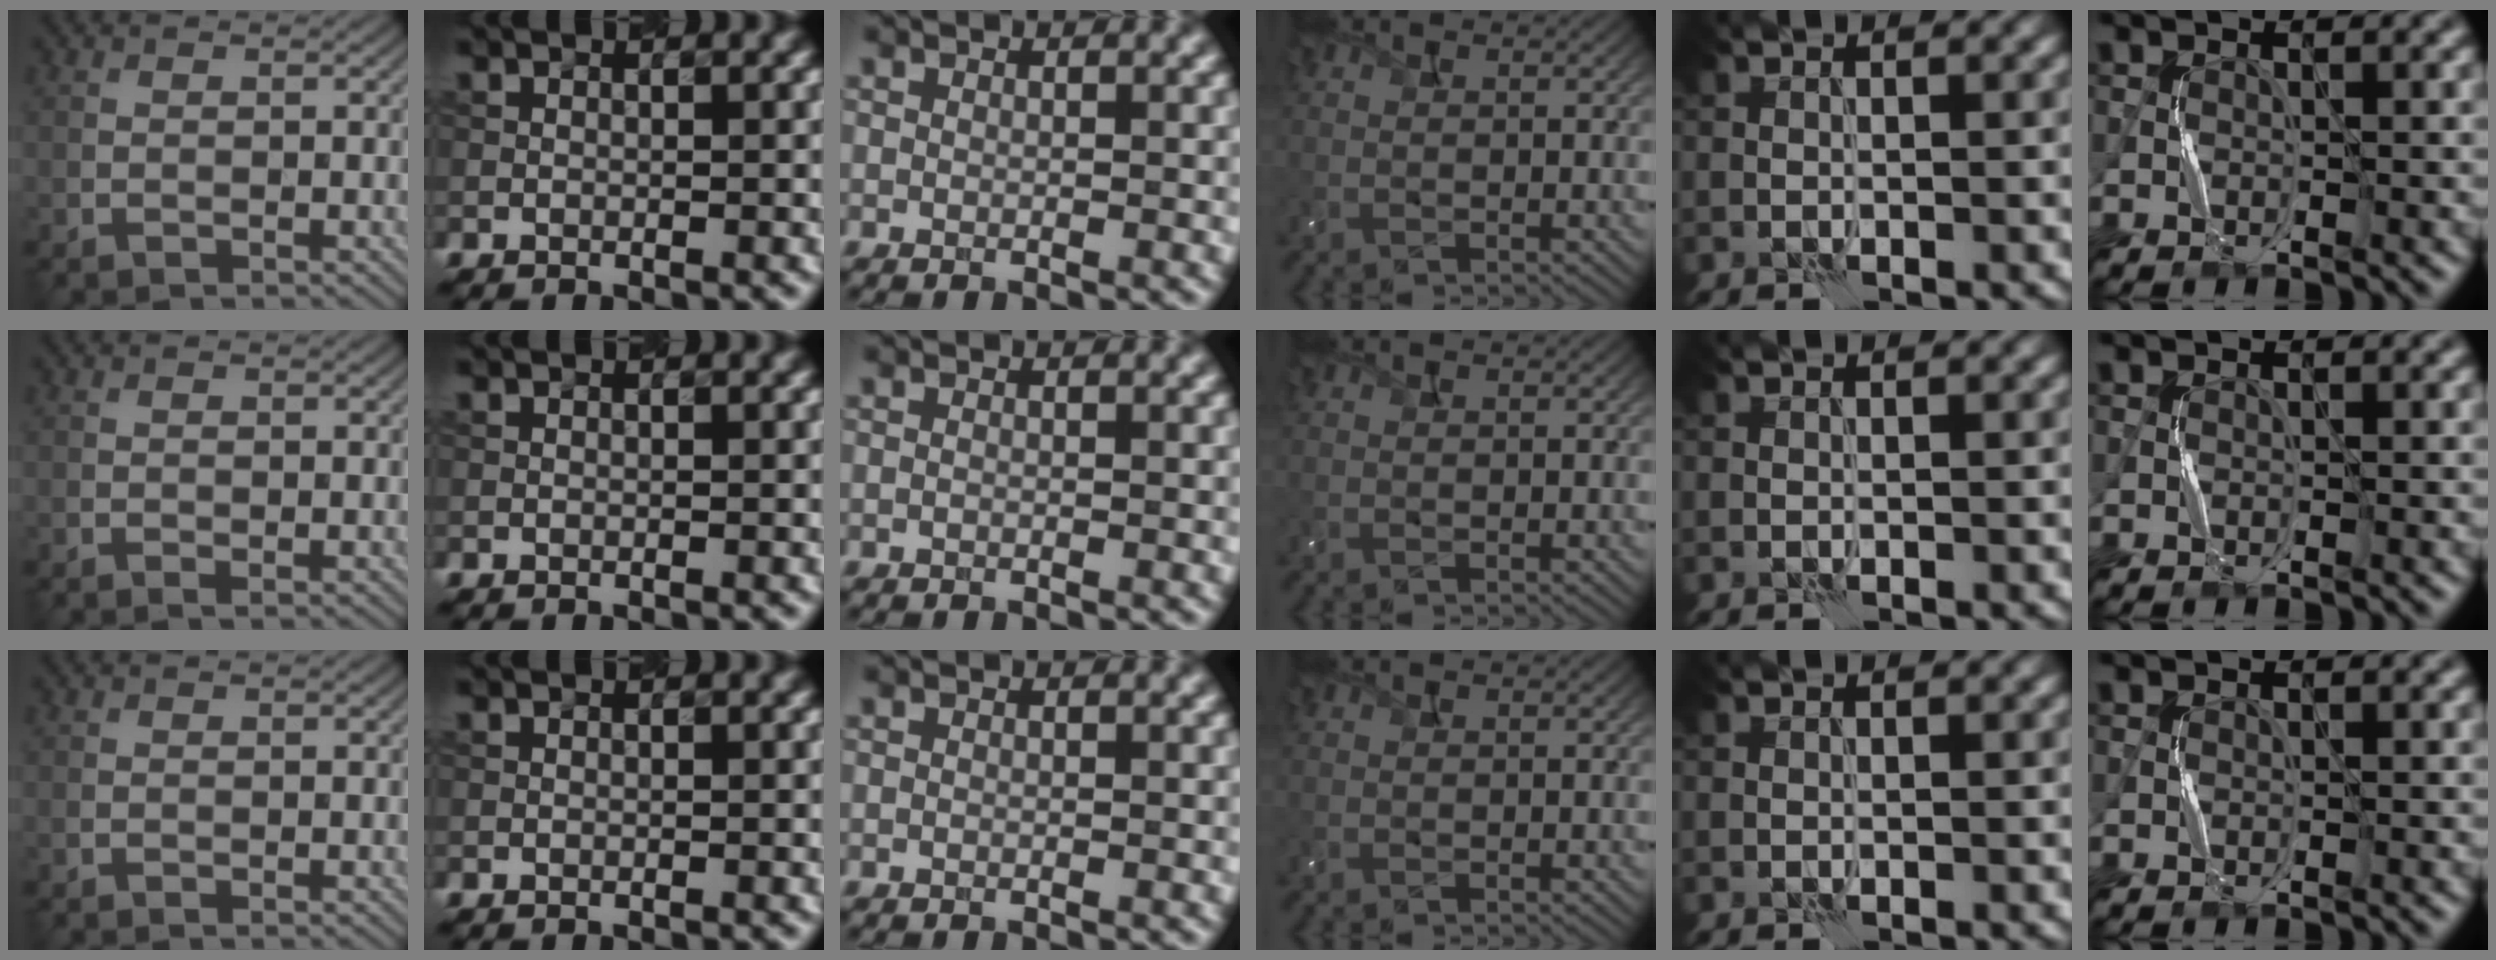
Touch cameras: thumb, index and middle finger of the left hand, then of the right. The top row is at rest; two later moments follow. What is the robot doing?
{"motion": "squeeze", "object": "bubble wrap"}